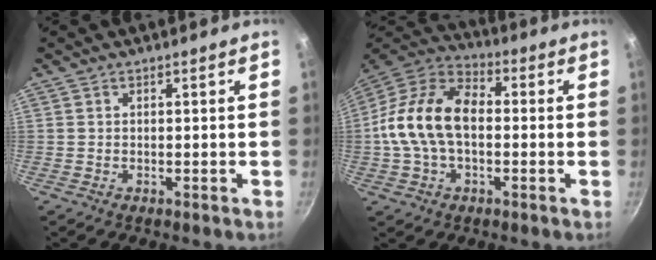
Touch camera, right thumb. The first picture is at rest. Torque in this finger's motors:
{"motor_torque": [0.26, 0.29, 0.97, -0.58, 0.21]}